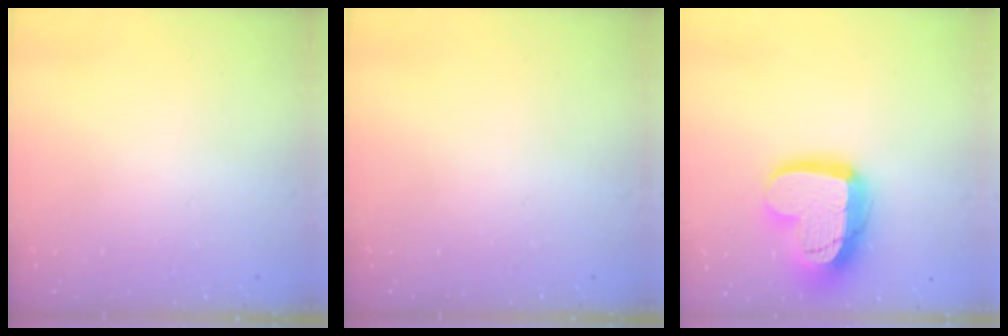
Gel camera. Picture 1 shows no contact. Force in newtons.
{"total": 0.0}
{"total": 19.3, "press": 19.2, "slide": 1.7}